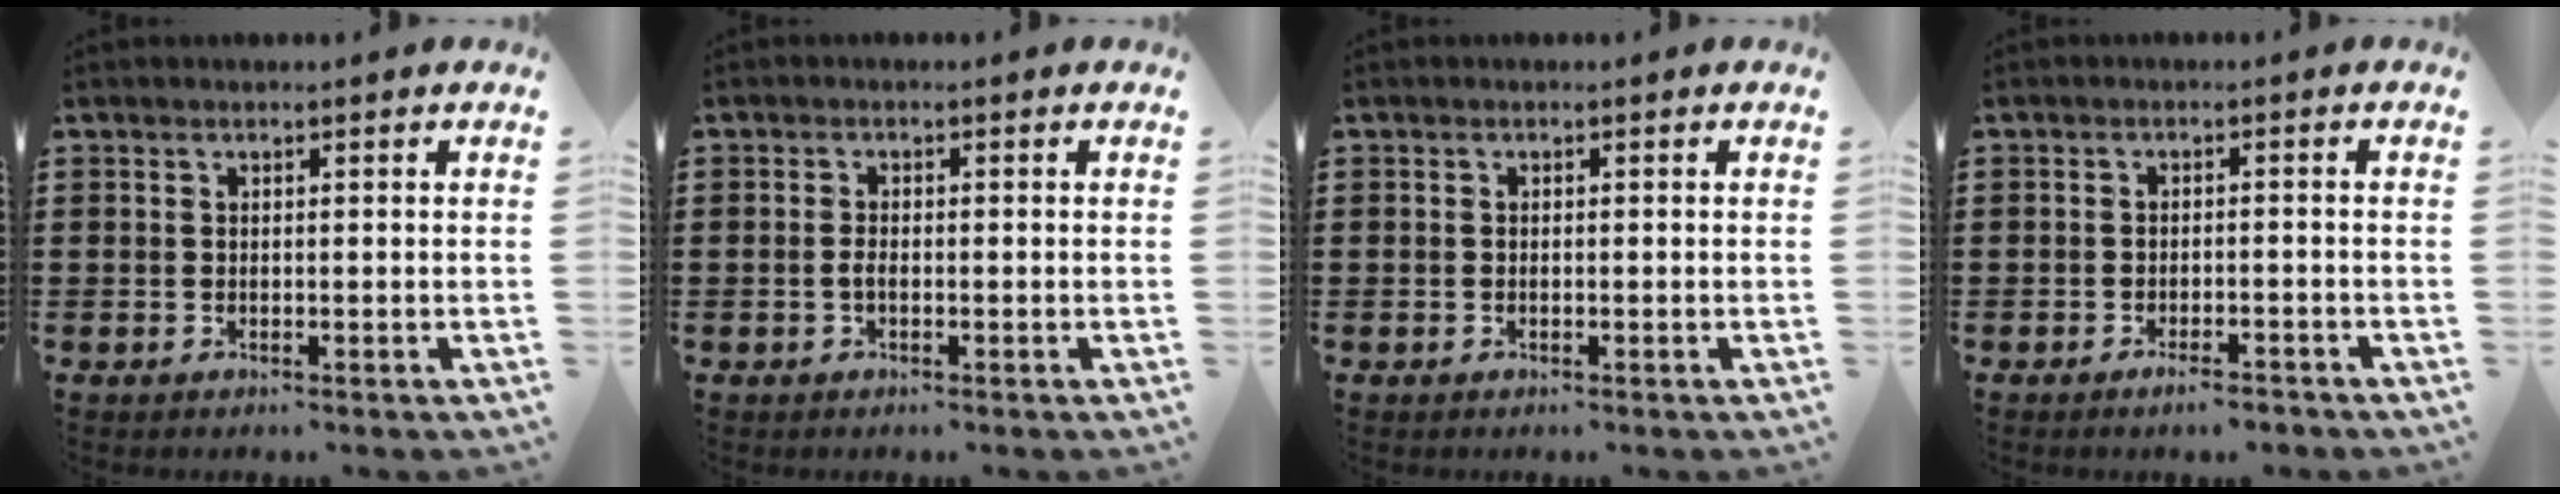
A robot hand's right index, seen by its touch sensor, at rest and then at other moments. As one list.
[{"total": 1.4, "force": [-0.5, 0.5, 1.2], "torque": [-0.032, -0.005, -0.012]}, {"total": 0.0}, {"total": 2.4, "force": [-2.0, 0.2, 1.3], "torque": [-0.021, 0.003, -0.037]}]